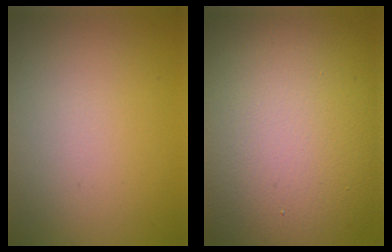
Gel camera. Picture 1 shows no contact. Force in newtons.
{"total": 18.4, "press": 18.4, "slide": 1.2}